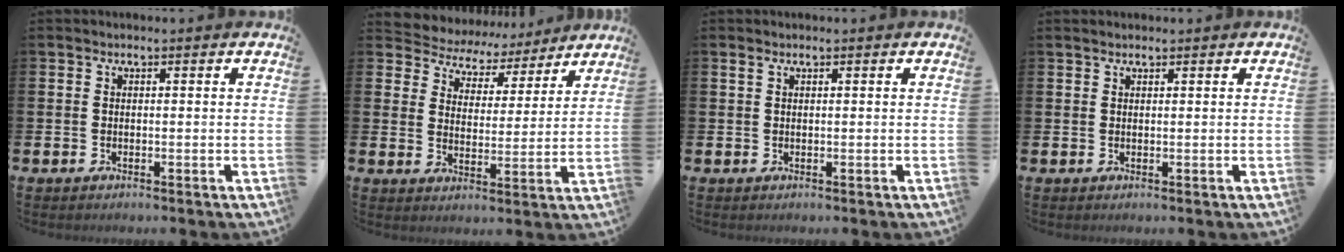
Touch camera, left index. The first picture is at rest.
{"total": 5.3, "force": [4.7, 2.5, -0.4], "torque": [-0.020, -0.042, 0.077]}
{"total": 0.7, "force": [0.4, 0.3, 0.5], "torque": [-0.004, 0.002, 0.005]}
{"total": 1.0, "force": [1.0, 0.2, 0.2], "torque": [0.002, 0.000, 0.016]}